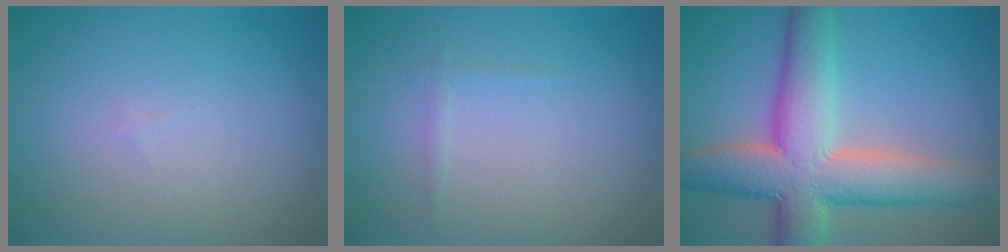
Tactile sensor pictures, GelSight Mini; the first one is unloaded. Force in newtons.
{"total": 0.6, "press": 0.6, "slide": 0.0}
{"total": 10.2, "press": 10.2, "slide": 0.9}